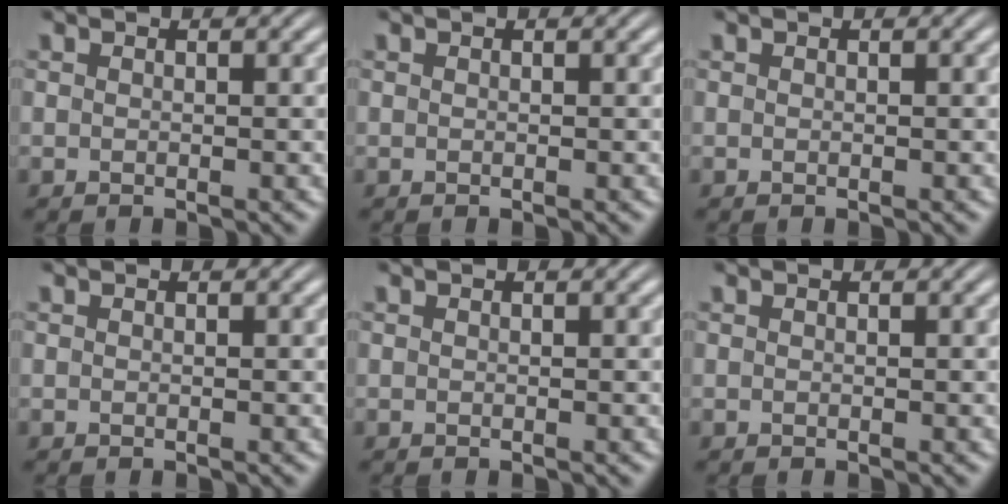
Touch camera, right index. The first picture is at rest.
{"total": 0.0}
{"total": 0.0}
{"total": 0.0}
{"total": 0.0}
{"total": 0.0}